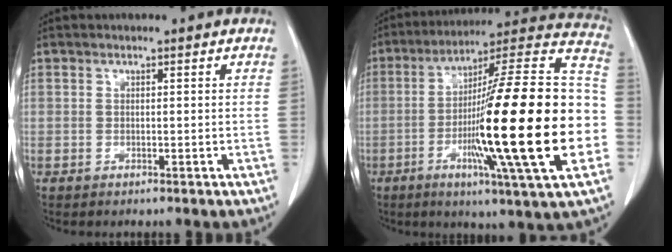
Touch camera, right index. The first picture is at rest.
{"total": 29.8, "force": [-5.6, 0.9, 29.3], "torque": [-0.404, -0.011, -0.110]}